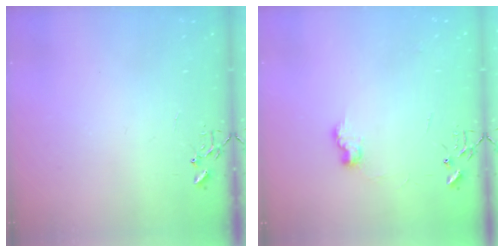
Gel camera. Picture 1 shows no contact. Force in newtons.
{"total": 7.6, "press": 7.5, "slide": 0.4}